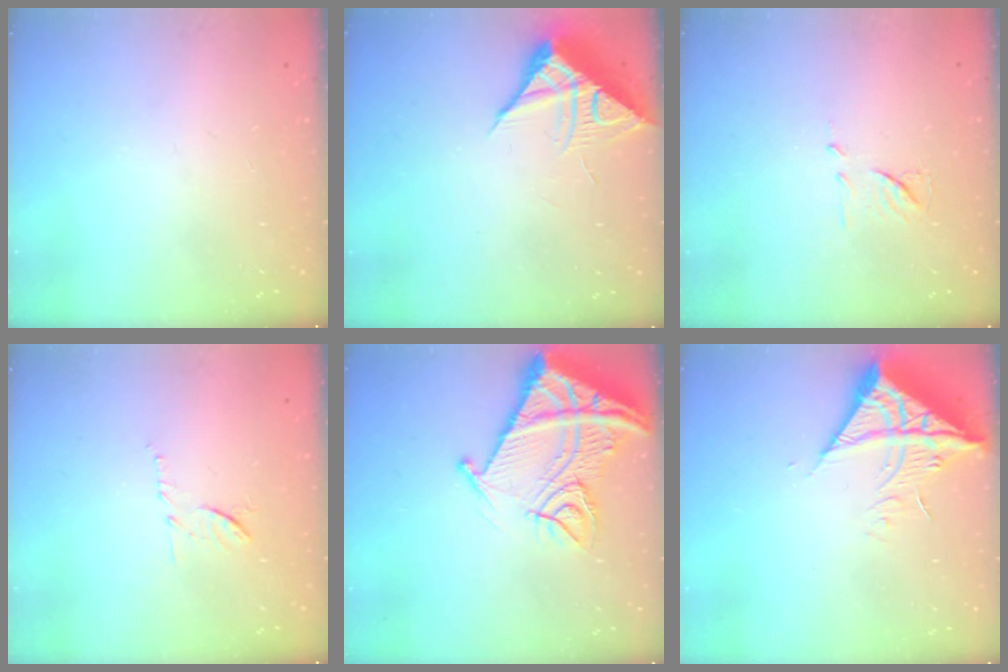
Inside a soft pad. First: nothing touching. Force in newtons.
{"total": 9.7, "press": 9.7, "slide": 0.5}
{"total": 6.8, "press": 6.7, "slide": 0.6}
{"total": 7.8, "press": 7.8, "slide": 0.3}
{"total": 19.6, "press": 19.5, "slide": 2.1}
{"total": 11.9, "press": 11.8, "slide": 1.4}